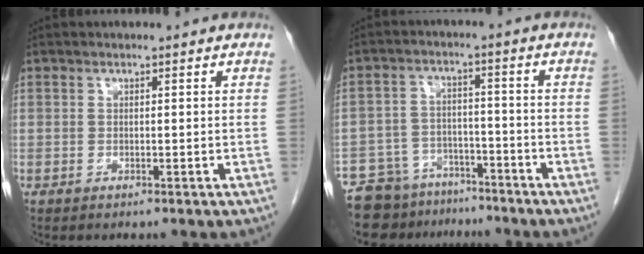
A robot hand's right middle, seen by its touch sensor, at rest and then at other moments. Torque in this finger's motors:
{"motor_torque": [1.07, -1.07, 0.14, 0.05]}